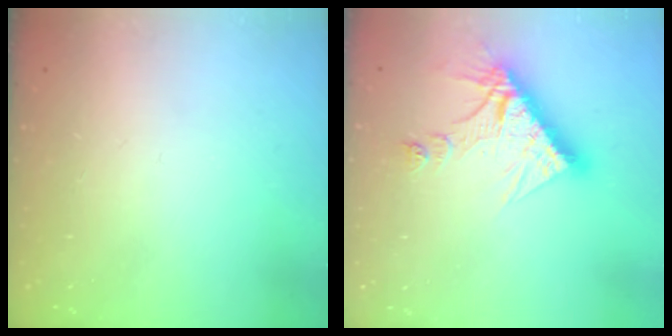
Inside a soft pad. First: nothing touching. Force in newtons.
{"total": 13.5, "press": 13.5, "slide": 1.1}